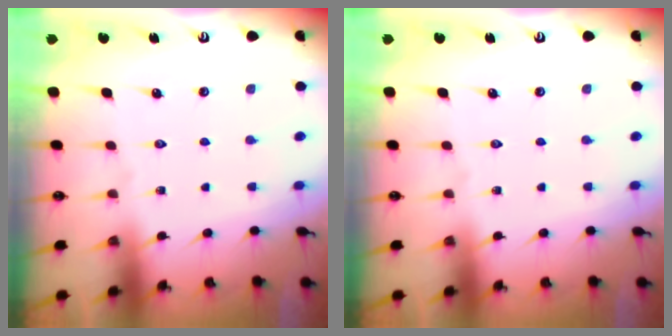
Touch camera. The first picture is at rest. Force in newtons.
{"total": 0.0}